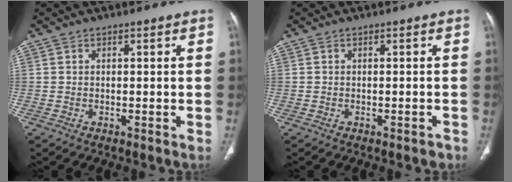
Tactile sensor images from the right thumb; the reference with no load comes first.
{"total": 1.4, "force": [-1.1, 0.6, 0.6], "torque": [-0.005, 0.006, -0.011]}